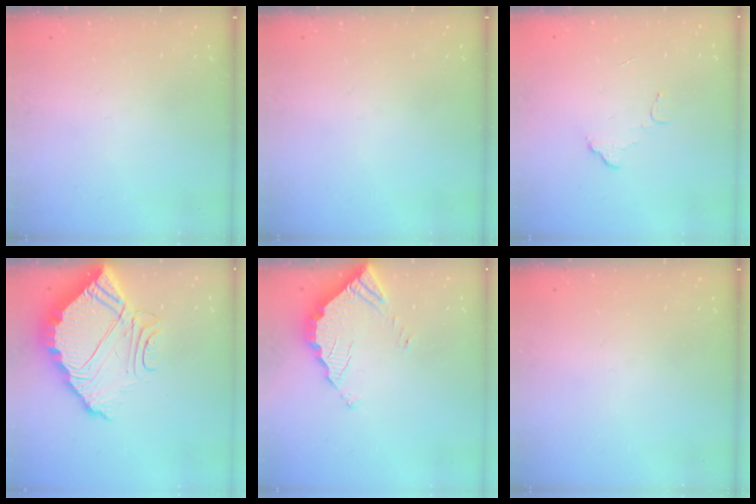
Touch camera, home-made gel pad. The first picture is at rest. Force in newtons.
{"total": 0.0}
{"total": 3.2, "press": 3.2, "slide": 0.2}
{"total": 12.8, "press": 12.8, "slide": 0.9}
{"total": 3.5, "press": 3.5, "slide": 0.2}
{"total": 0.0}